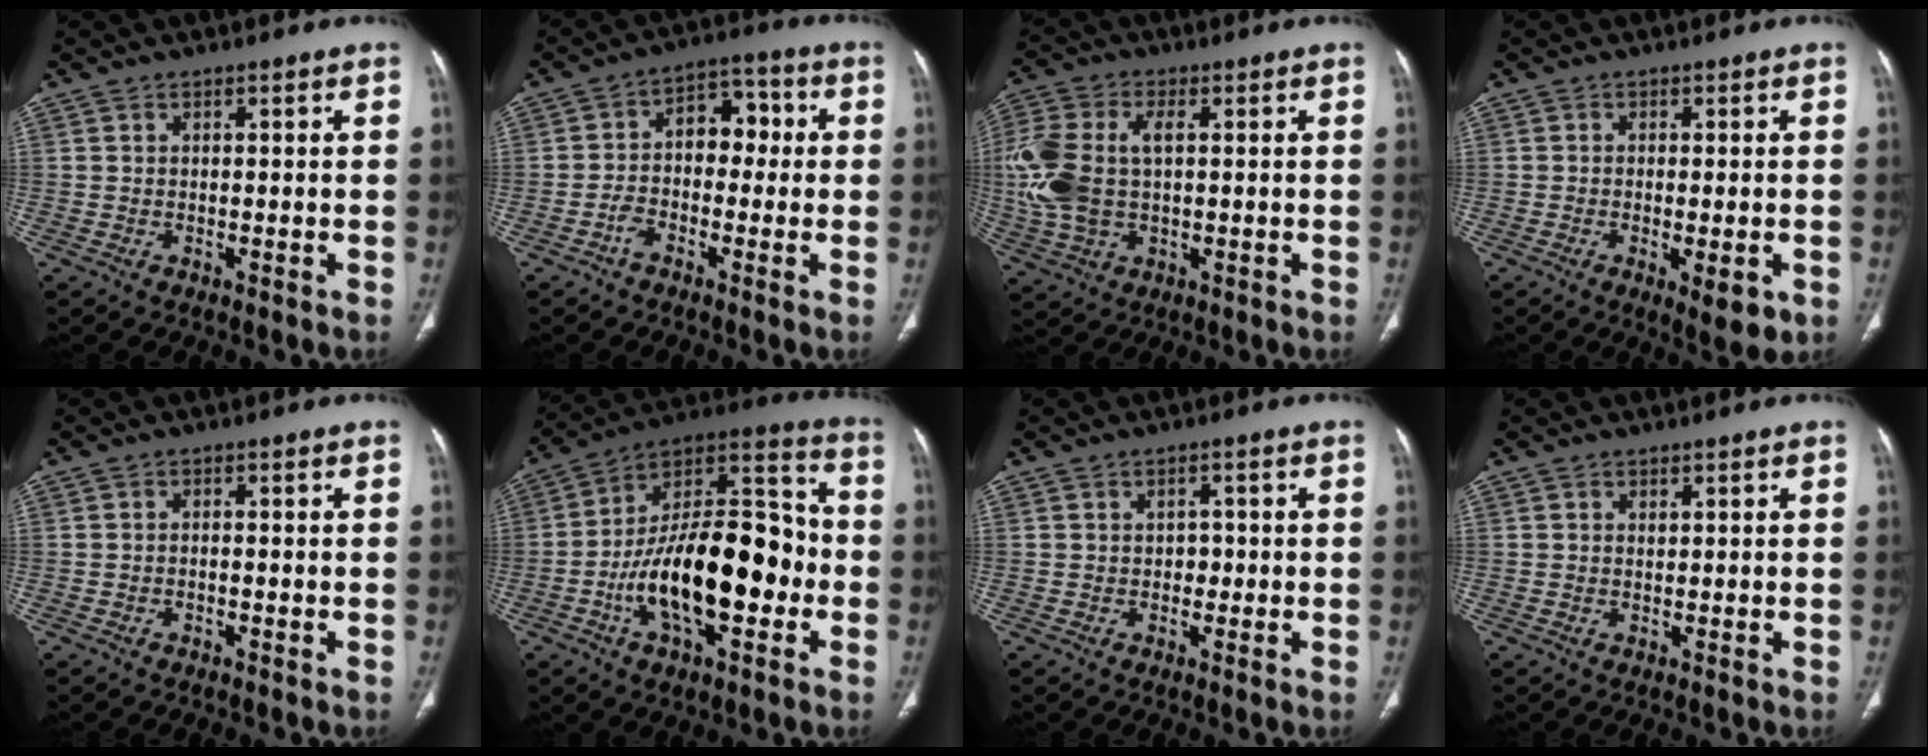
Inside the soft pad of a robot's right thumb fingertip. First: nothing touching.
{"total": 8.3, "force": [-1.4, 5.9, 5.7], "torque": [-0.061, 0.042, -0.038]}
{"total": 14.3, "force": [1.2, 8.5, 11.4], "torque": [-0.281, 0.014, 0.027]}
{"total": 5.5, "force": [-1.8, 1.9, 4.9], "torque": [-0.068, -0.011, -0.020]}
{"total": 0.6, "force": [-0.3, 0.3, 0.4], "torque": [-0.007, 0.003, -0.006]}
{"total": 25.0, "force": [-5.1, 11.9, 21.3], "torque": [-0.331, 0.044, -0.083]}
{"total": 1.9, "force": [0.0, 1.5, 1.1], "torque": [-0.001, 0.003, -0.004]}
{"total": 0.5, "force": [0.3, 0.3, 0.2], "torque": [-0.001, -0.002, 0.006]}